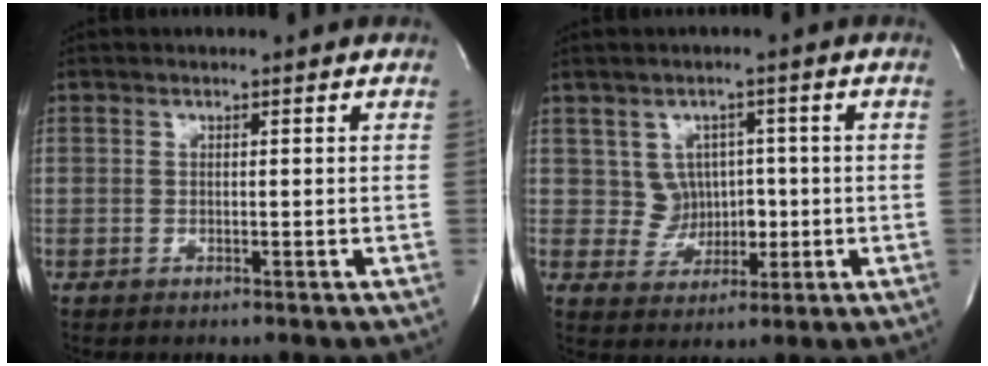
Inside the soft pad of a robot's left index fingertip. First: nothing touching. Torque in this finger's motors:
{"motor_torque": [0.10, -0.03, 0.00, -0.02]}